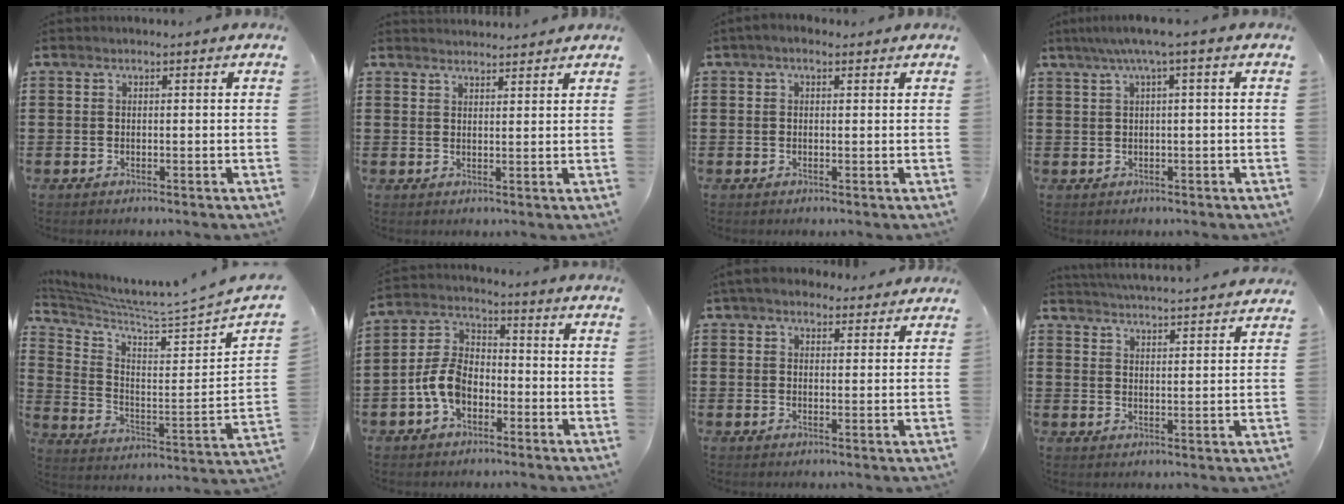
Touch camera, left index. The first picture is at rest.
{"total": 2.1, "force": [2.1, 0.1, -0.1], "torque": [-0.003, -0.002, 0.041]}
{"total": 1.3, "force": [0.4, 1.0, 0.8], "torque": [-0.018, 0.007, 0.006]}
{"total": 2.9, "force": [0.5, -0.1, 2.8], "torque": [-0.052, -0.001, 0.006]}
{"total": 3.8, "force": [3.4, -1.1, 1.3], "torque": [-0.052, -0.059, 0.048]}
{"total": 7.6, "force": [-3.0, 4.9, 5.0], "torque": [-0.137, 0.006, -0.067]}
{"total": 4.5, "force": [4.0, 1.6, 1.4], "torque": [-0.040, -0.004, 0.076]}
{"total": 4.3, "force": [4.2, -0.7, 0.3], "torque": [-0.021, -0.030, 0.072]}